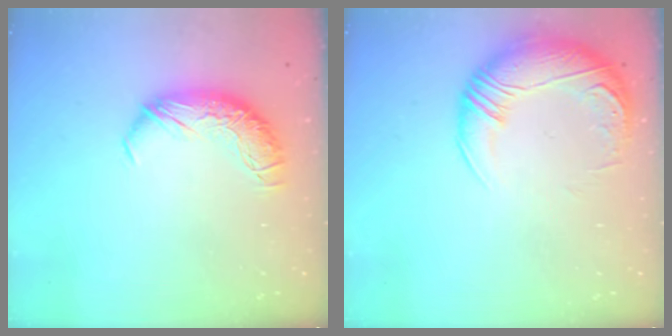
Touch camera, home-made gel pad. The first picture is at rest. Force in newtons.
{"total": 3.0, "press": 0.1, "slide": 3.0}